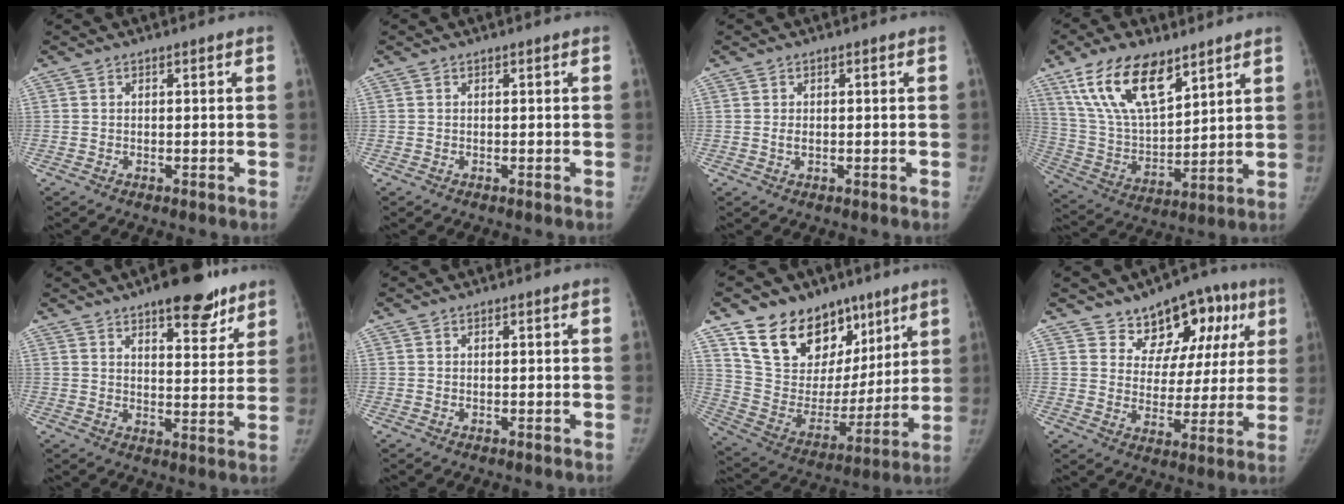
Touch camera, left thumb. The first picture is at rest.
{"total": 0.0}
{"total": 1.2, "force": [0.0, 0.7, 1.0], "torque": [-0.015, 0.003, -0.001]}
{"total": 17.5, "force": [10.7, 7.8, 11.5], "torque": [-0.183, -0.044, 0.209]}
{"total": 12.5, "force": [8.5, 4.9, 7.9], "torque": [-0.062, -0.042, 0.116]}
{"total": 0.0}
{"total": 22.0, "force": [13.5, 14.9, 8.8], "torque": [-0.090, -0.046, 0.240]}
{"total": 13.4, "force": [7.5, 8.8, 6.9], "torque": [-0.029, -0.021, 0.109]}